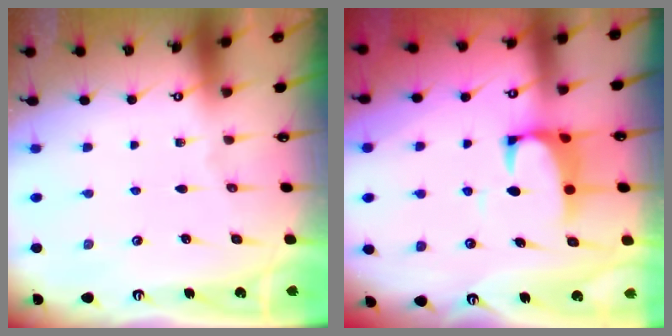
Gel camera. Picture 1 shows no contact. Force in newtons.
{"total": 2.5, "press": 2.3, "slide": 1.1}